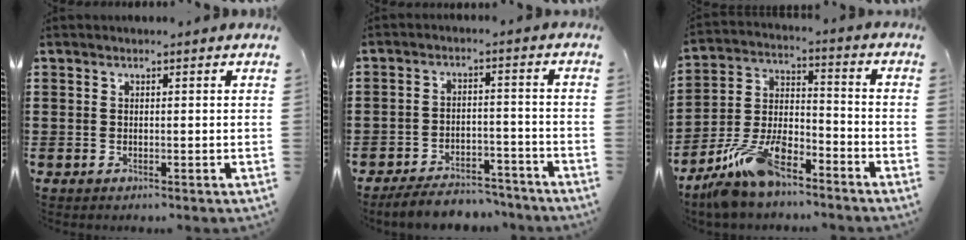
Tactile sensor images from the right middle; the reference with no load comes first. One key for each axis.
{"total": 5.4, "fx": -5.2, "fy": 0.9, "fz": 1.1, "tx": -0.021, "ty": 0.008, "tz": -0.104}
{"total": 10.7, "fx": -8.3, "fy": 3.8, "fz": 5.6, "tx": -0.125, "ty": 0.019, "tz": -0.160}